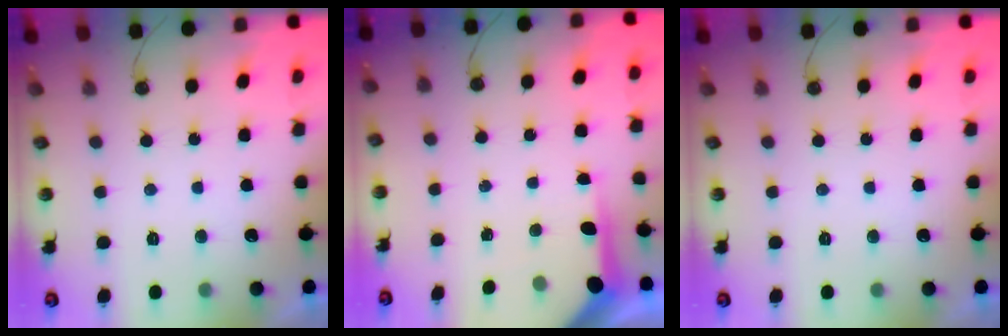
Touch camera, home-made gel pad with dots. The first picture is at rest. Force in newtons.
{"total": 5.7, "press": 5.6, "slide": 0.6}
{"total": 0.0}